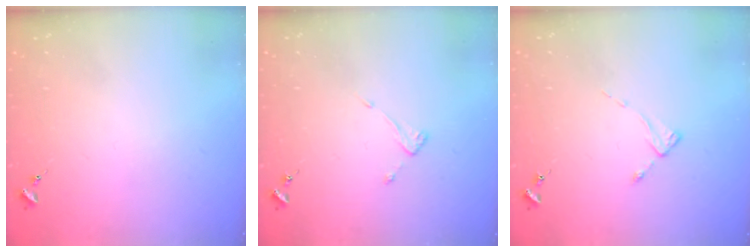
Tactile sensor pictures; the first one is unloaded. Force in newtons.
{"total": 3.6, "press": 3.6, "slide": 0.2}
{"total": 2.0, "press": 2.0, "slide": 0.3}